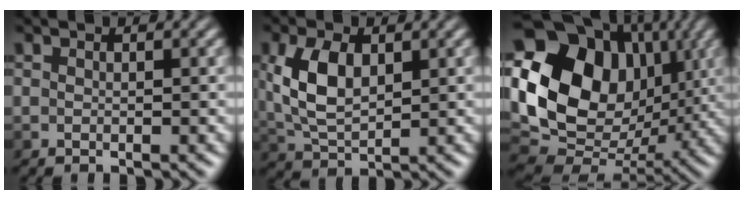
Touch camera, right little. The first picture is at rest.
{"total": 5.7, "force": [1.4, 3.3, 4.5], "torque": [-0.100, 0.004, 0.030]}
{"total": 16.4, "force": [2.9, 12.7, 10.0], "torque": [-0.185, 0.005, 0.055]}